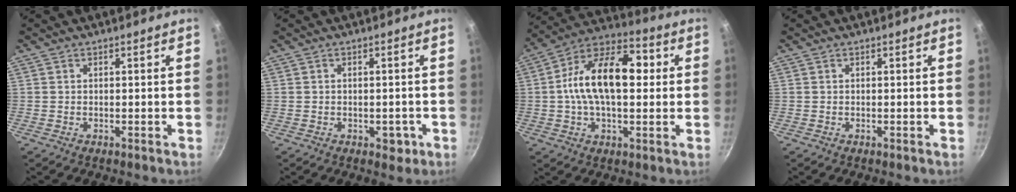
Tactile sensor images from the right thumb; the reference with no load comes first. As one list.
[{"total": 2.8, "force": [-1.0, 2.0, 1.8], "torque": [-0.008, 0.011, -0.005]}, {"total": 18.0, "force": [1.6, 10.2, 14.7], "torque": [-0.217, 0.029, 0.004]}, {"total": 0.0}]